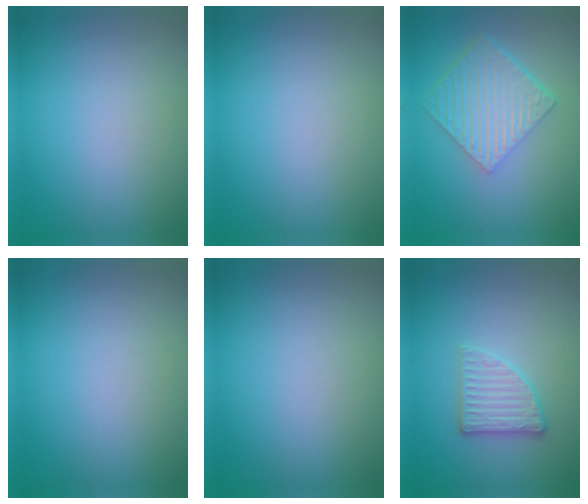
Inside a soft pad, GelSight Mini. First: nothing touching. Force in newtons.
{"total": 0.0}
{"total": 6.0, "press": 4.1, "slide": 4.4}
{"total": 0.0}
{"total": 0.0}
{"total": 2.8, "press": 2.7, "slide": 0.8}